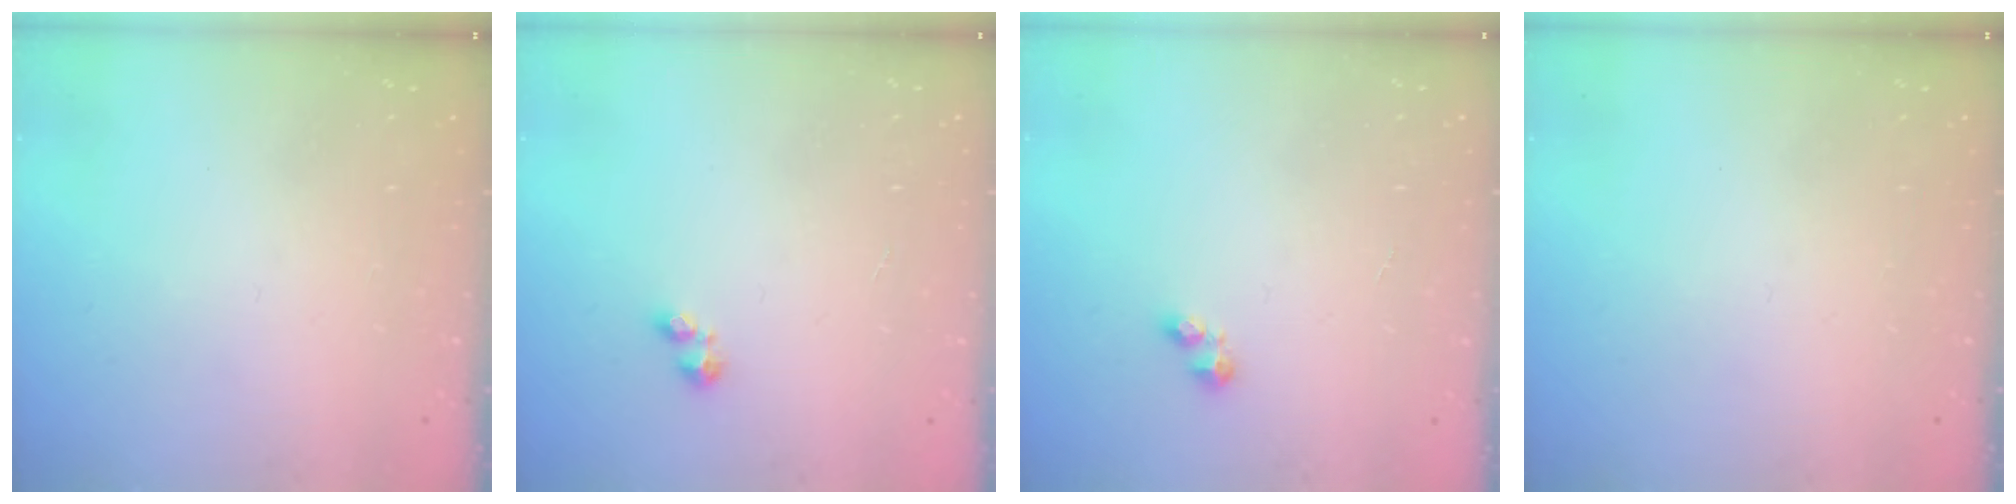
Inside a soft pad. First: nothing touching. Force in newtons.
{"total": 2.0, "press": 2.0, "slide": 0.2}
{"total": 2.7, "press": 2.7, "slide": 0.4}
{"total": 0.0}